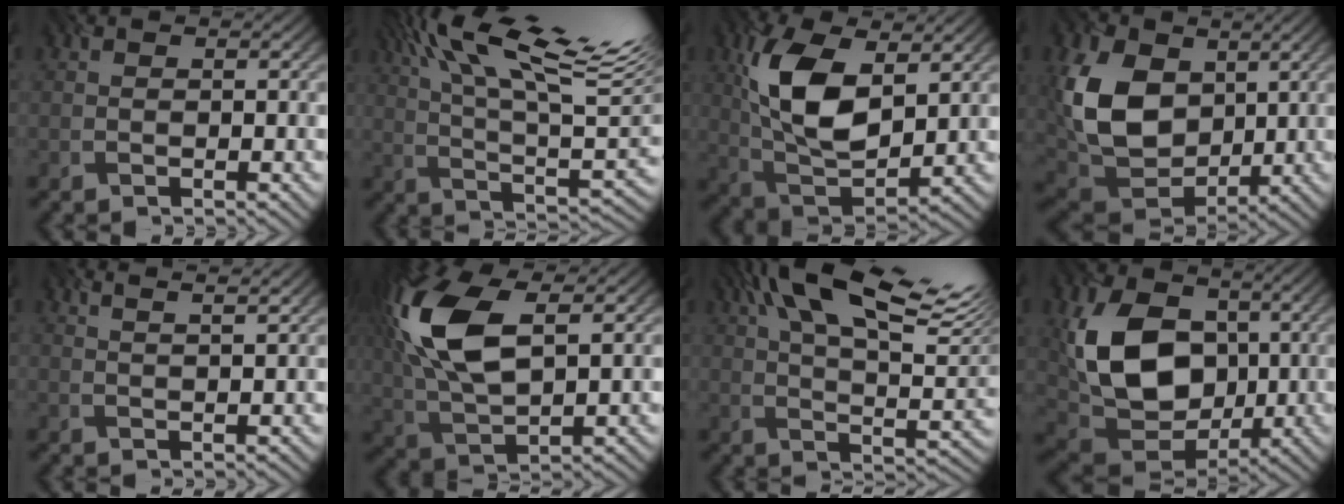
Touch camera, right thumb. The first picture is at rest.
{"total": 18.4, "force": [9.7, 4.8, 14.9], "torque": [-0.269, 0.051, 0.161]}
{"total": 10.5, "force": [3.1, 5.6, 8.3], "torque": [-0.202, 0.005, 0.065]}
{"total": 12.1, "force": [2.4, 9.2, 7.5], "torque": [-0.207, 0.009, 0.051]}
{"total": 3.8, "force": [3.2, 0.5, 2.0], "torque": [-0.021, 0.030, 0.035]}
{"total": 12.1, "force": [3.6, 5.7, 10.1], "torque": [-0.263, 0.015, 0.076]}
{"total": 17.3, "force": [8.8, 6.2, 13.5], "torque": [-0.253, 0.050, 0.144]}
{"total": 12.9, "force": [1.1, 9.7, 8.4], "torque": [-0.191, 0.006, 0.025]}